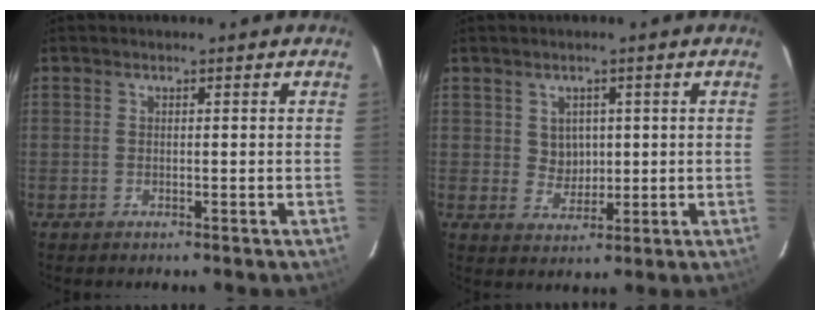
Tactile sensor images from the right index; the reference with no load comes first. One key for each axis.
{"total": 3.9, "fx": 1.0, "fy": 3.6, "fz": 1.0, "tx": -0.014, "ty": 0.005, "tz": 0.026}